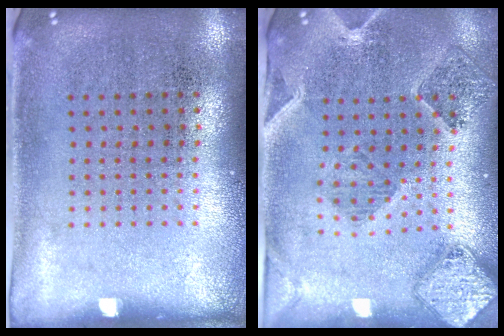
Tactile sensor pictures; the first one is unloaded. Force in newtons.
{"total": 1.6, "press": 1.5, "slide": 0.4}